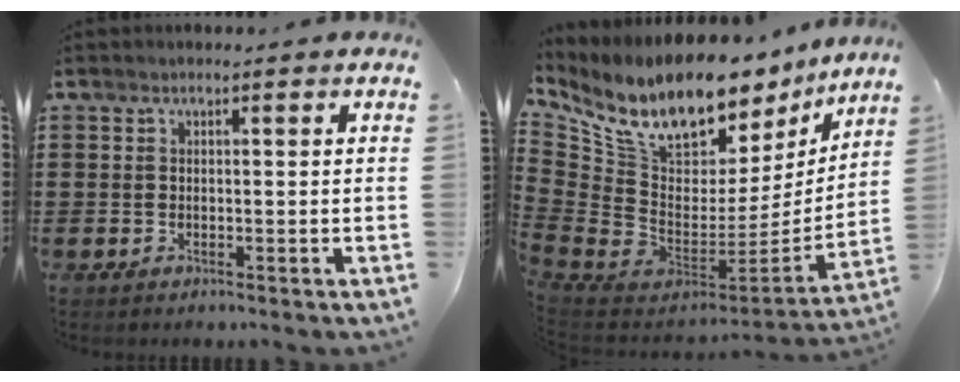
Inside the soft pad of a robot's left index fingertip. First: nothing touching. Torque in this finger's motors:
{"motor_torque": [2.14, 0.00, 1.05, 0.21]}